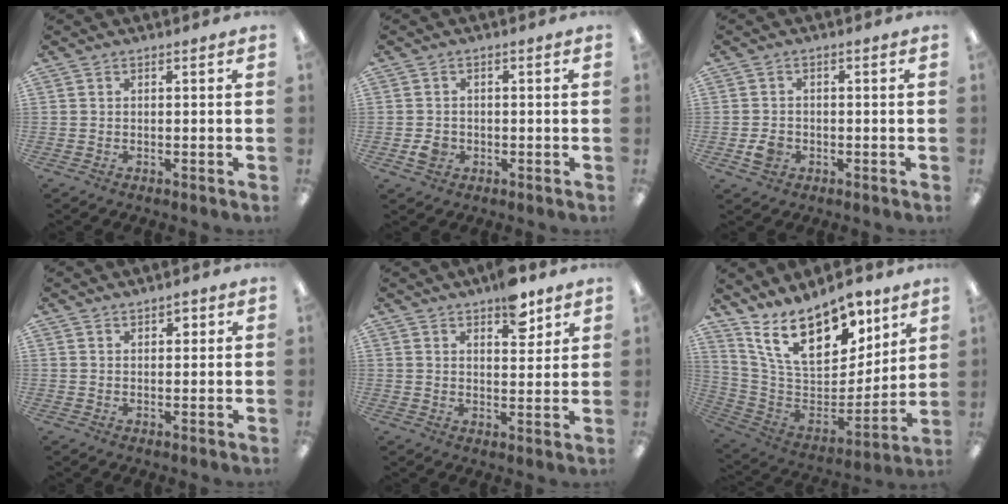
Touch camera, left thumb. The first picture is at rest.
{"total": 3.1, "force": [-0.8, 2.7, 1.4], "torque": [-0.014, 0.001, -0.014]}
{"total": 3.3, "force": [-1.1, 2.7, 1.5], "torque": [-0.014, 0.003, -0.019]}
{"total": 1.9, "force": [1.6, 0.9, 0.7], "torque": [-0.007, -0.003, 0.027]}
{"total": 8.0, "force": [5.7, 3.5, 4.4], "torque": [-0.035, -0.037, 0.093]}
{"total": 21.1, "force": [13.9, 10.1, 12.2], "torque": [-0.214, -0.087, 0.252]}